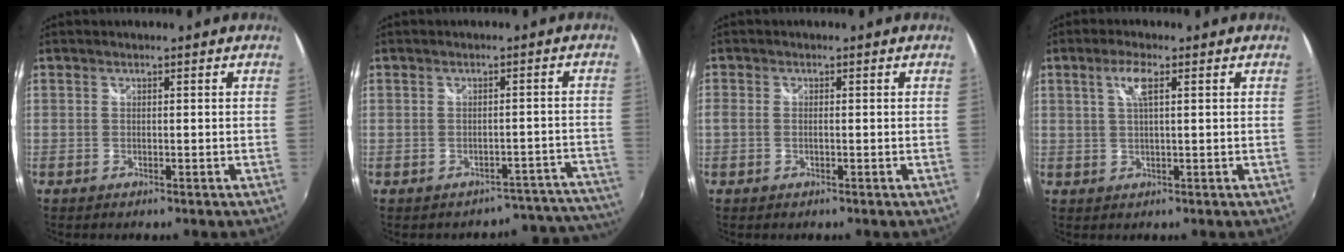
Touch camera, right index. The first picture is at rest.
{"total": 10.4, "force": [-9.9, 3.0, -0.3], "torque": [0.036, 0.049, -0.111]}
{"total": 1.2, "force": [-0.2, 0.7, 1.0], "torque": [-0.024, -0.002, -0.006]}
{"total": 3.8, "force": [1.5, 0.7, 3.5], "torque": [-0.066, 0.006, 0.027]}